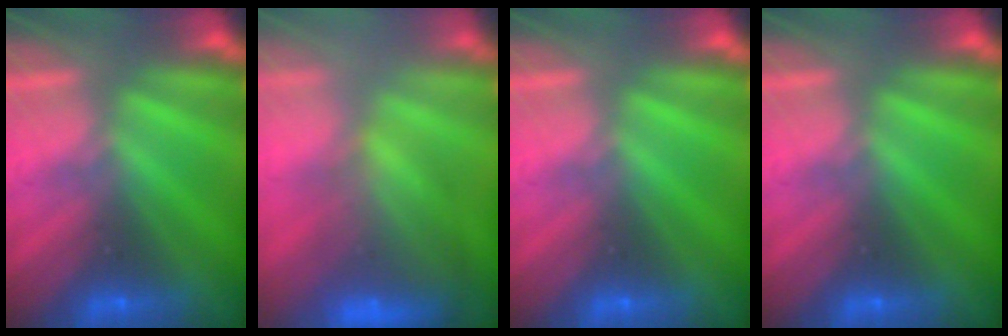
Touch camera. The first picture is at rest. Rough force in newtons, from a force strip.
{"total": 9.4}
{"total": 0.0}
{"total": 0.0}